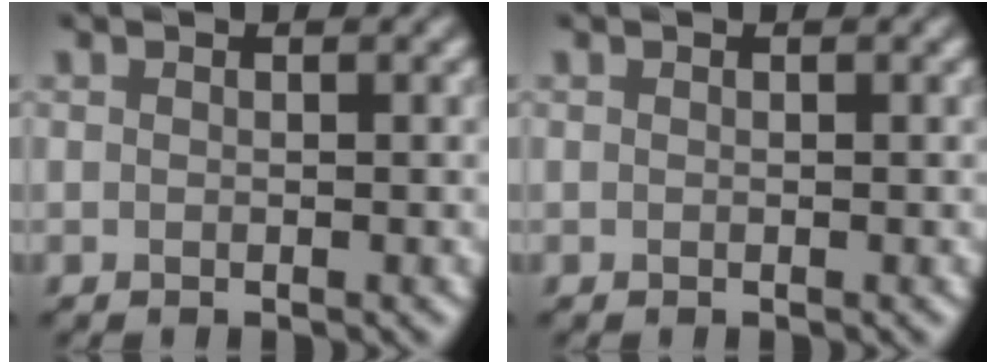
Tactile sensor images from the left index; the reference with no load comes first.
{"total": 0.0}